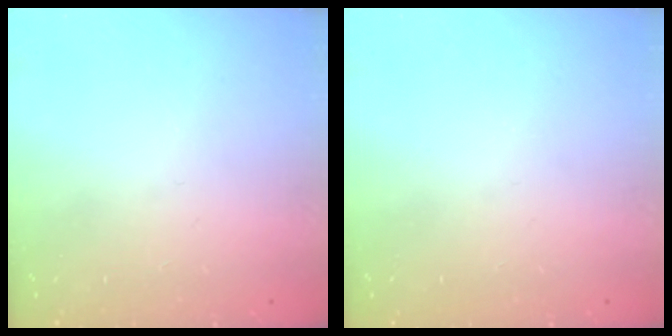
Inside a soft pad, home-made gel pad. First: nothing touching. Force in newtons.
{"total": 0.0}